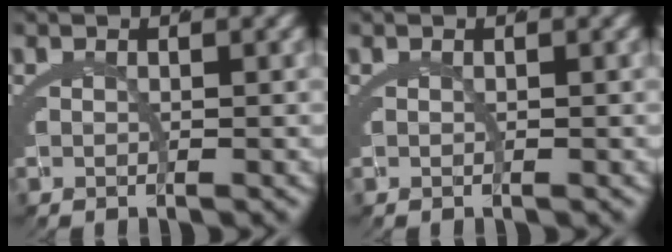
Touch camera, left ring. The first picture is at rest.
{"total": 0.0}